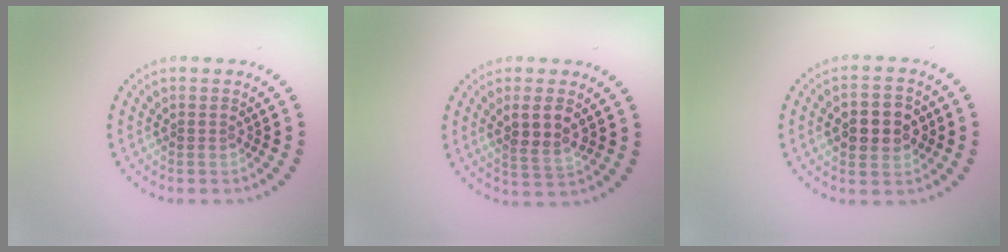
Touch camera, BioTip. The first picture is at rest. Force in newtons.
{"total": 3.0, "press": 2.7, "slide": 1.2}
{"total": 4.5, "press": 4.5, "slide": 0.3}